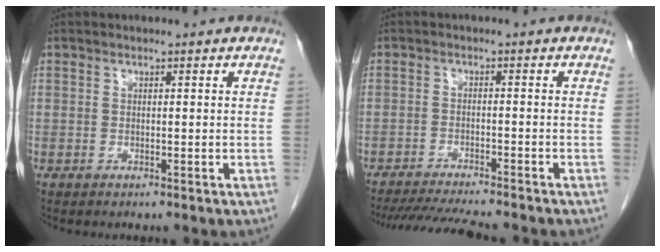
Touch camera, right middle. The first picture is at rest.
{"total": 10.5, "force": [-9.5, 0.4, 4.4], "torque": [-0.066, -0.018, -0.144]}